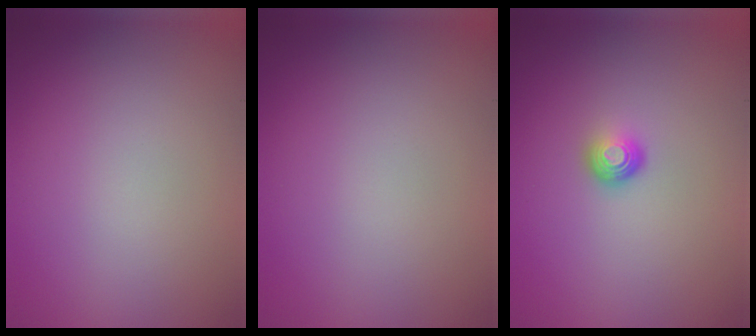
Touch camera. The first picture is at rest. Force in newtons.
{"total": 0.0}
{"total": 1.6, "press": 1.0, "slide": 1.2}